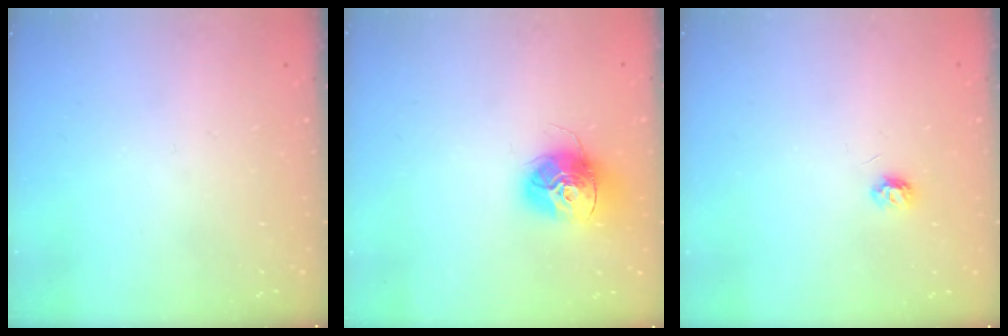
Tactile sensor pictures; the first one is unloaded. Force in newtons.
{"total": 14.6, "press": 14.5, "slide": 1.4}
{"total": 4.3, "press": 4.3, "slide": 0.5}